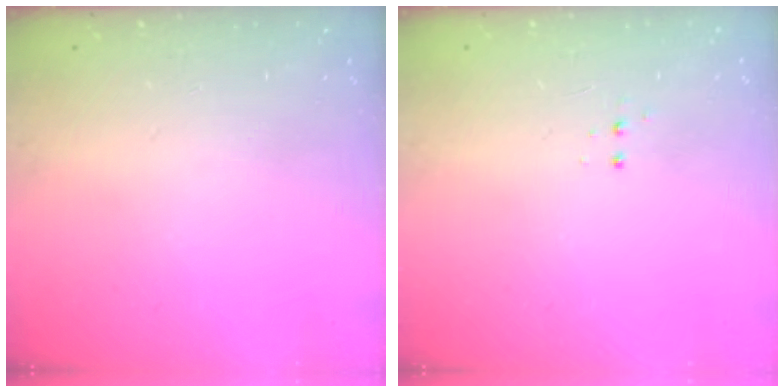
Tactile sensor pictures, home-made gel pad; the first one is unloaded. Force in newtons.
{"total": 3.3, "press": 3.2, "slide": 0.7}